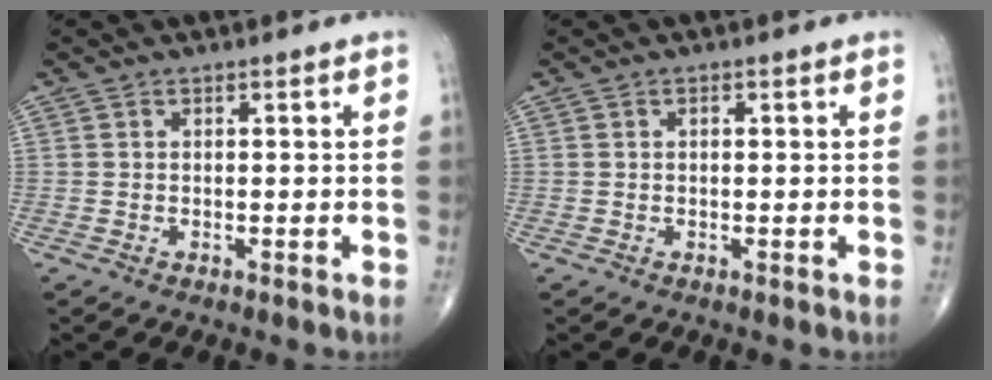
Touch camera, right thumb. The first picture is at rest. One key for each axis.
{"total": 0.5, "fx": 0.1, "fy": 0.2, "fz": 0.5, "tx": -0.009, "ty": 0.000, "tz": 0.002}